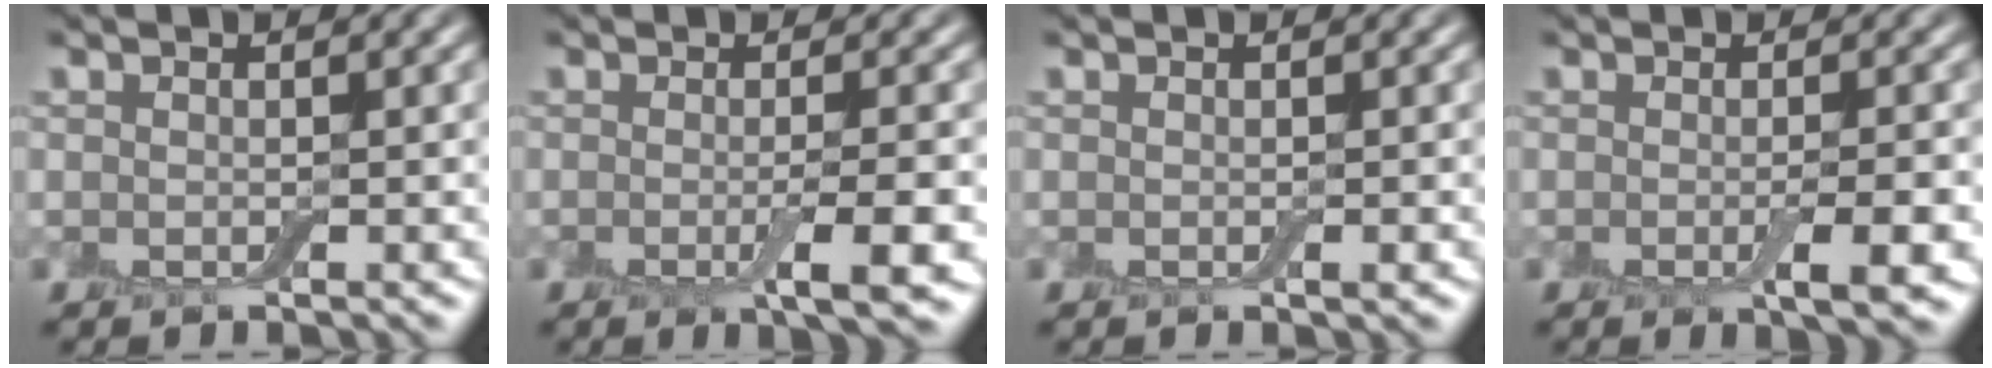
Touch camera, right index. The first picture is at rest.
{"total": 4.1, "force": [-1.0, 0.8, 3.9], "torque": [-0.060, -0.008, -0.016]}
{"total": 0.5, "force": [-0.1, 0.0, 0.5], "torque": [-0.008, -0.001, -0.002]}
{"total": 3.3, "force": [-0.9, 0.6, 3.1], "torque": [-0.049, -0.007, -0.013]}